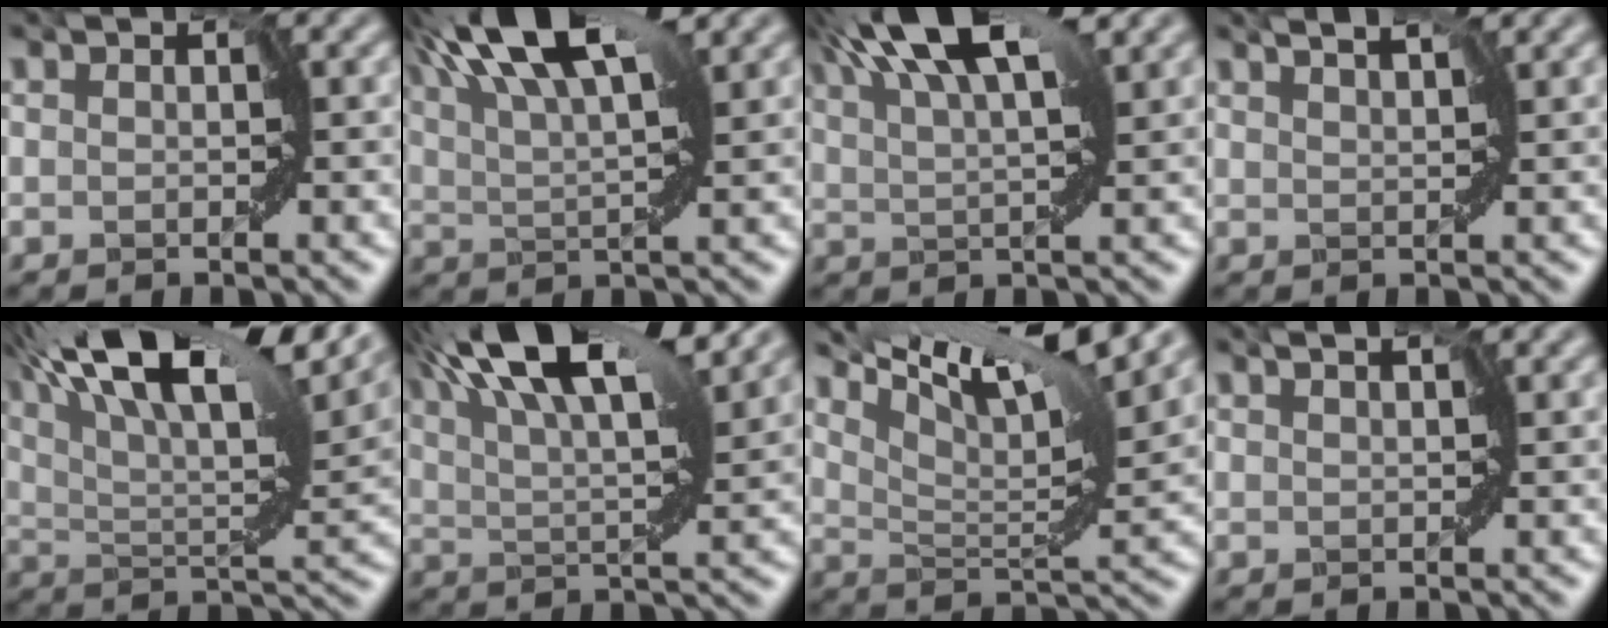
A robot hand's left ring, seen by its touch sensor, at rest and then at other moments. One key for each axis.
{"total": 11.1, "fx": 6.9, "fy": 3.2, "fz": 8.0, "tx": -0.146, "ty": 0.047, "tz": 0.101}
{"total": 10.1, "fx": 6.5, "fy": 2.6, "fz": 7.2, "tx": -0.122, "ty": 0.042, "tz": 0.094}
{"total": 1.8, "fx": 1.7, "fy": -0.6, "fz": 0.4, "tx": -0.008, "ty": -0.005, "tz": 0.034}
{"total": 13.9, "fx": 9.3, "fy": 3.3, "fz": 9.7, "tx": -0.180, "ty": 0.023, "tz": 0.161}
{"total": 12.5, "fx": 8.1, "fy": 3.2, "fz": 9.0, "tx": -0.154, "ty": 0.038, "tz": 0.117}
{"total": 9.6, "fx": 7.5, "fy": 0.9, "fz": 5.9, "tx": -0.115, "ty": 0.010, "tz": 0.140}
{"total": 0.7, "fx": 0.5, "fy": -0.4, "fz": 0.2, "tx": -0.006, "ty": 0.001, "tz": 0.016}